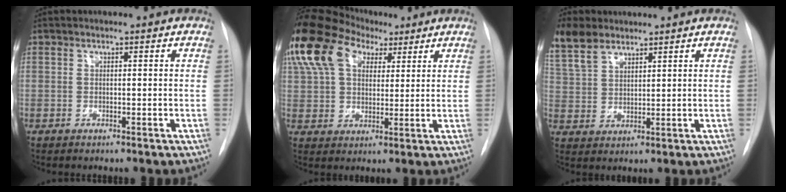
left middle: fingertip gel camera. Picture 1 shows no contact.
{"total": 22.4, "force": [11.4, 14.3, 12.9], "torque": [-0.327, 0.094, 0.210]}
{"total": 7.8, "force": [6.1, 3.6, 3.2], "torque": [-0.077, 0.015, 0.131]}